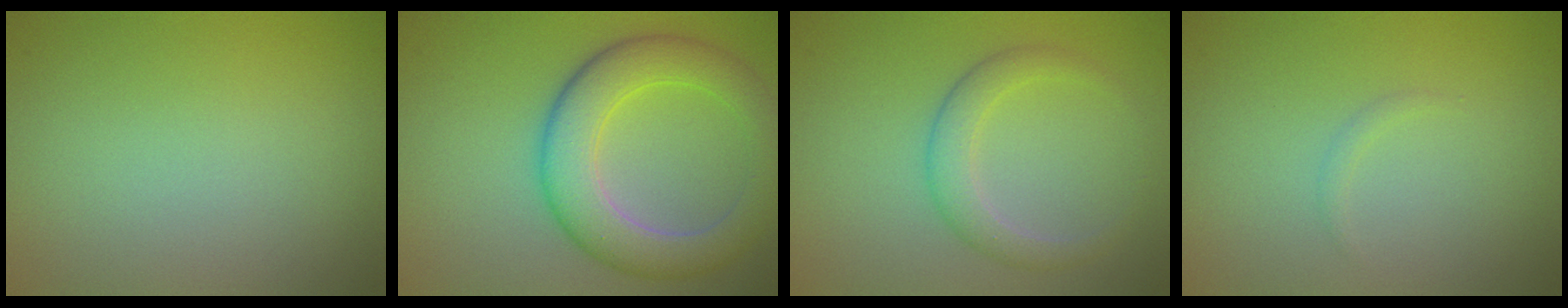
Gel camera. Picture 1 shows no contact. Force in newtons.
{"total": 6.5, "press": 6.5, "slide": 0.3}
{"total": 2.6, "press": 2.6, "slide": 0.1}
{"total": 0.5, "press": 0.5, "slide": 0.1}